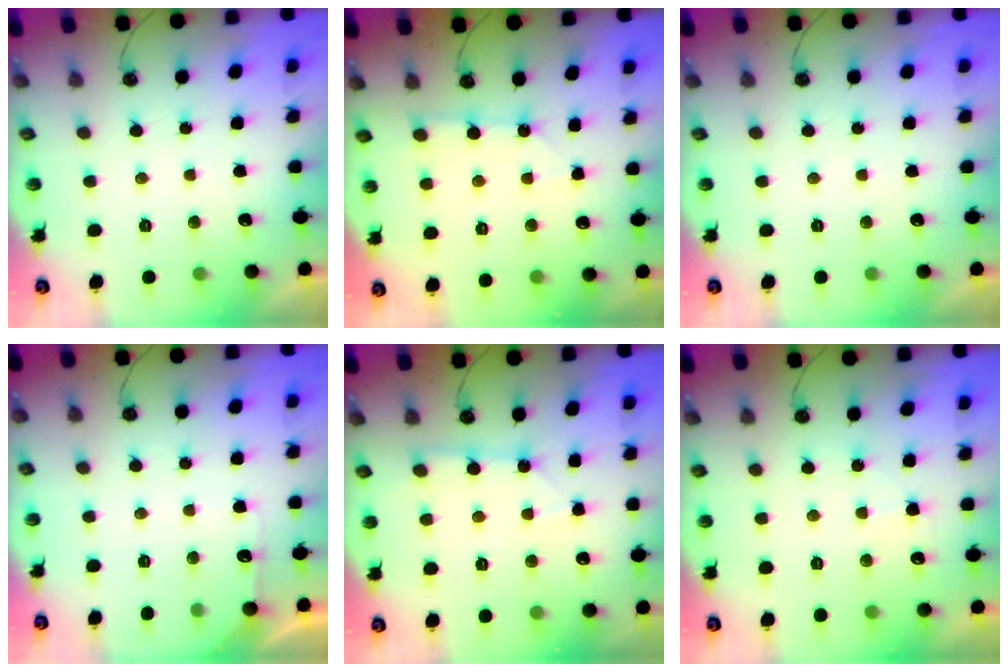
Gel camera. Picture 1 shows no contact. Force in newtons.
{"total": 2.5, "press": 2.5, "slide": 0.3}
{"total": 0.0}
{"total": 4.2, "press": 4.2, "slide": 0.6}
{"total": 3.3, "press": 3.3, "slide": 0.4}
{"total": 4.9, "press": 4.9, "slide": 0.6}